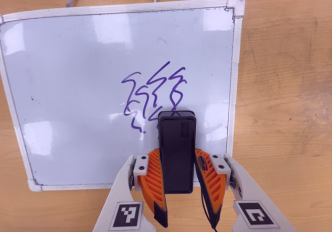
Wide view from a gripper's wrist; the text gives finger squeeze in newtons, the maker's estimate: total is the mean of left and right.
{"total": 4.4, "left": 3.3, "right": 5.6}